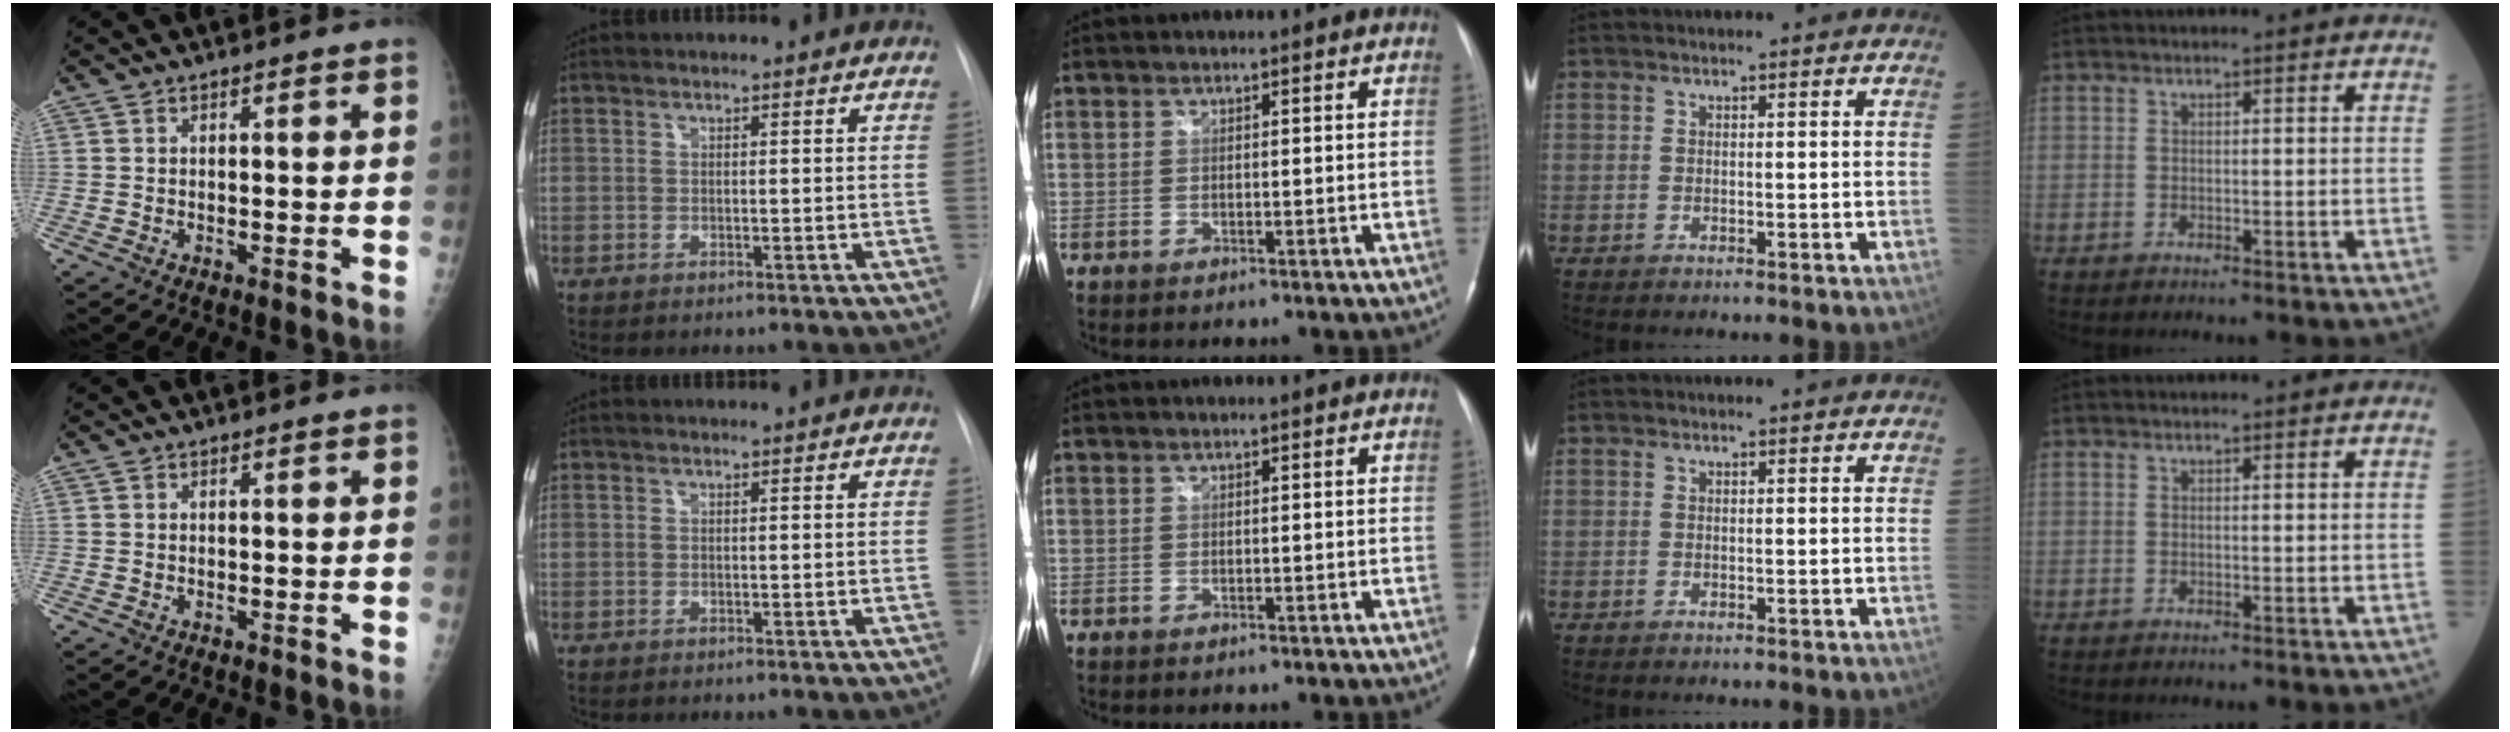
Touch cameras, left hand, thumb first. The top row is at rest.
{}